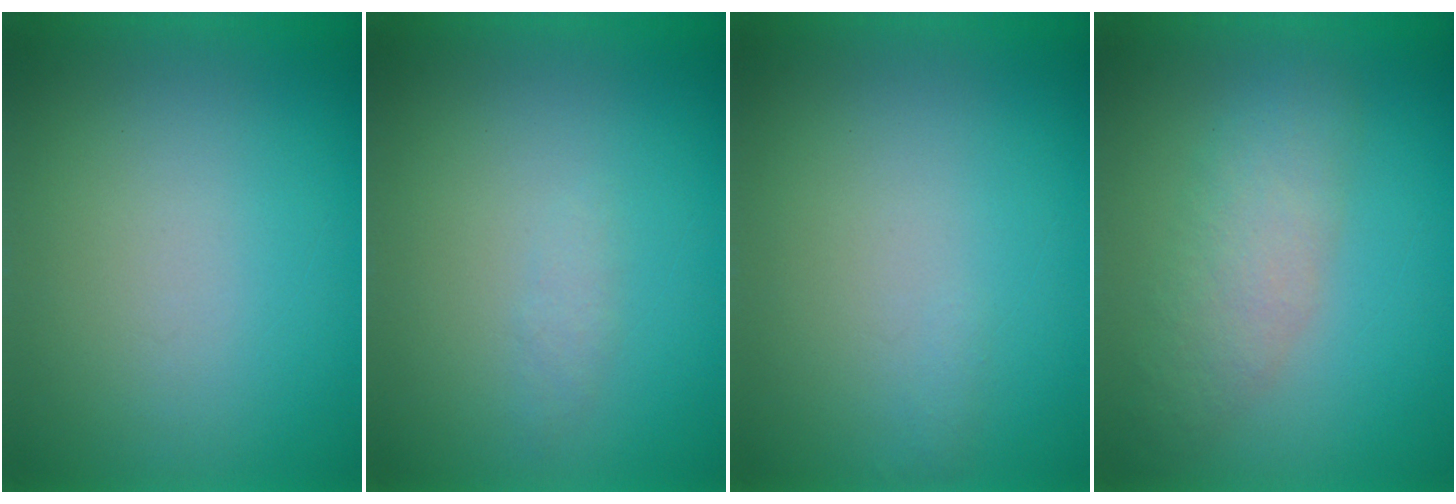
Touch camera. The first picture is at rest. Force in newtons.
{"total": 1.2}
{"total": 1.1}
{"total": 3.7}